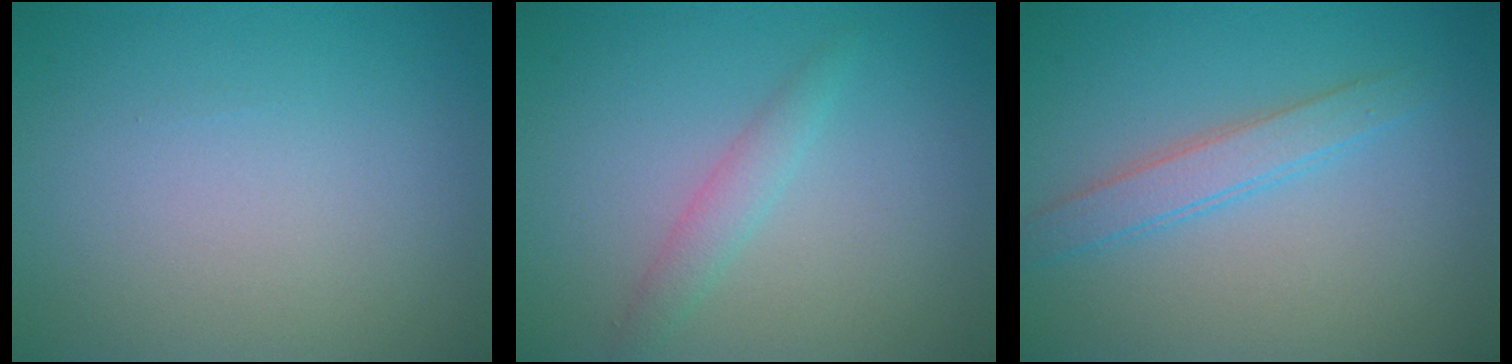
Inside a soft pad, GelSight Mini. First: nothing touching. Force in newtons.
{"total": 1.7, "press": 1.7, "slide": 0.1}
{"total": 2.5, "press": 2.5, "slide": 0.2}